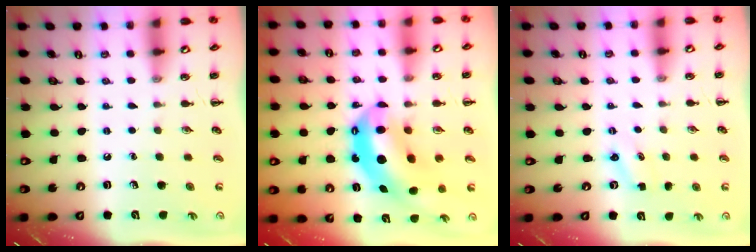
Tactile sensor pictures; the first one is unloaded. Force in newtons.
{"total": 12.3, "press": 11.9, "slide": 2.9}
{"total": 1.8, "press": 1.7, "slide": 0.5}